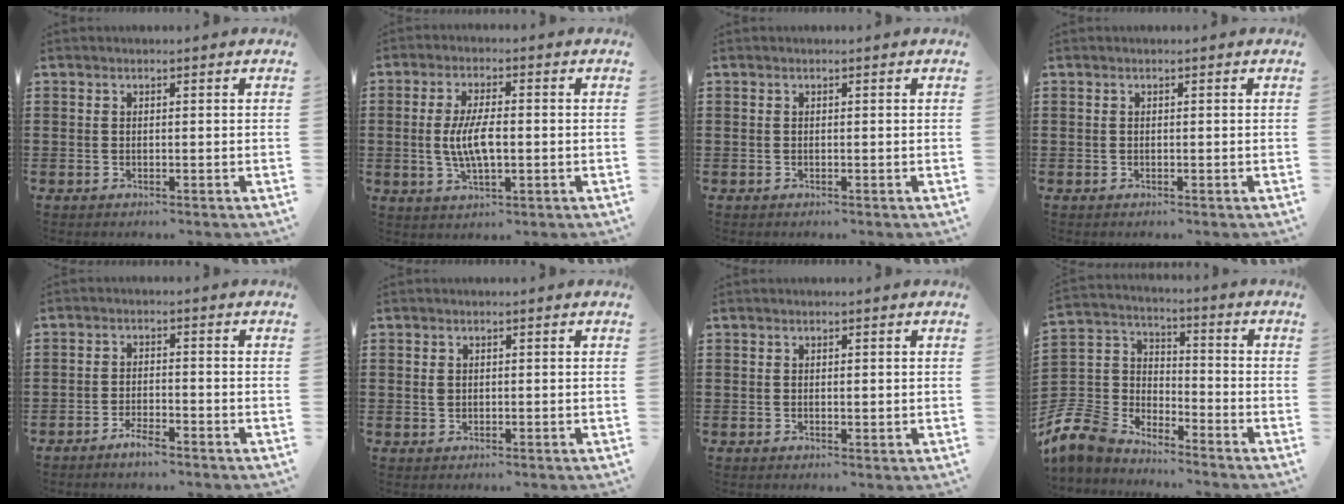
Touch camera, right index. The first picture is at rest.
{"total": 6.6, "force": [-0.5, 2.3, 6.2], "torque": [-0.132, -0.005, -0.015]}
{"total": 0.0}
{"total": 0.0}
{"total": 2.5, "force": [-2.2, 0.6, 1.1], "torque": [-0.021, 0.008, -0.041]}
{"total": 0.9, "force": [0.3, 0.7, 0.5], "torque": [-0.013, 0.005, 0.006]}
{"total": 0.6, "force": [0.2, 0.5, 0.4], "torque": [-0.008, 0.005, 0.004]}
{"total": 7.4, "force": [-6.0, 4.2, 1.0], "torque": [-0.076, -0.001, -0.130]}